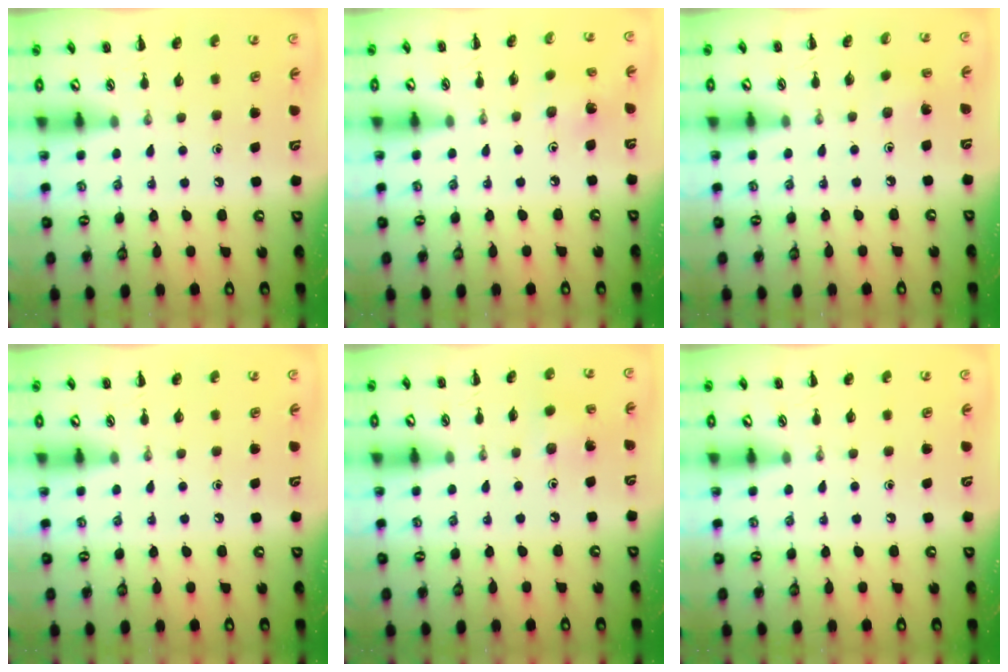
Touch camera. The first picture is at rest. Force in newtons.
{"total": 2.6, "press": 2.5, "slide": 0.8}
{"total": 1.3, "press": 1.2, "slide": 0.6}
{"total": 0.0}
{"total": 2.5, "press": 2.4, "slide": 0.8}
{"total": 0.0}